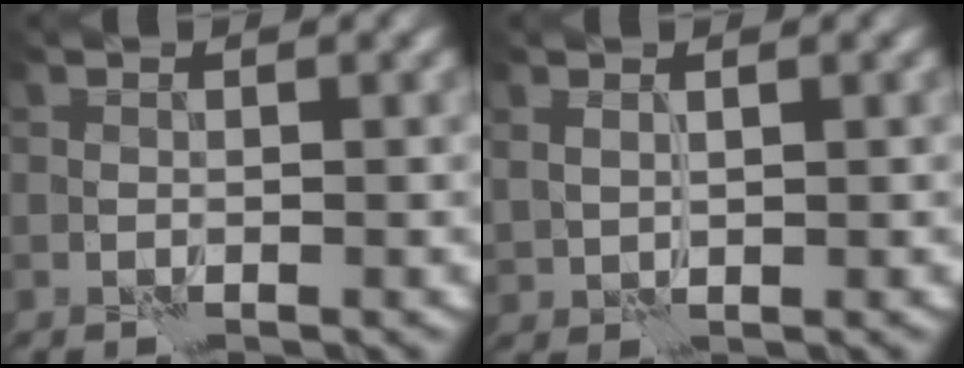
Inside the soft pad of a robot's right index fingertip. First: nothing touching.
{"total": 1.1, "force": [0.9, 0.3, 0.5], "torque": [-0.013, -0.004, 0.023]}